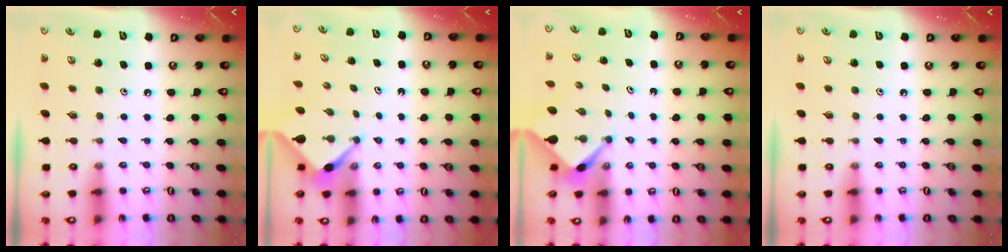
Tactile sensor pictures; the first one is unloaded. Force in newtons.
{"total": 3.9, "press": 3.9, "slide": 0.3}
{"total": 2.6, "press": 2.6, "slide": 0.3}
{"total": 0.0}